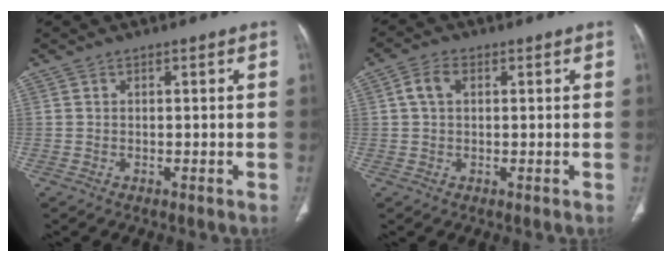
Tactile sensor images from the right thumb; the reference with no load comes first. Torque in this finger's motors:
{"motor_torque": [-0.16, 0.18, 0.42, -0.07, 0.14]}